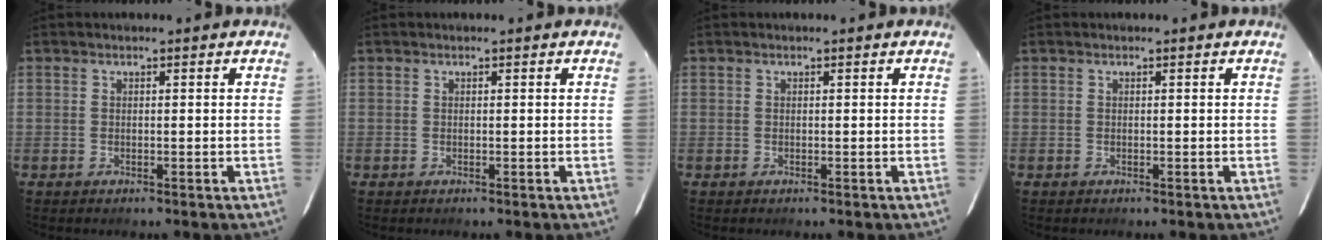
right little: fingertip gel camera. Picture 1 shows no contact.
{"total": 0.0}
{"total": 0.0}
{"total": 0.0}